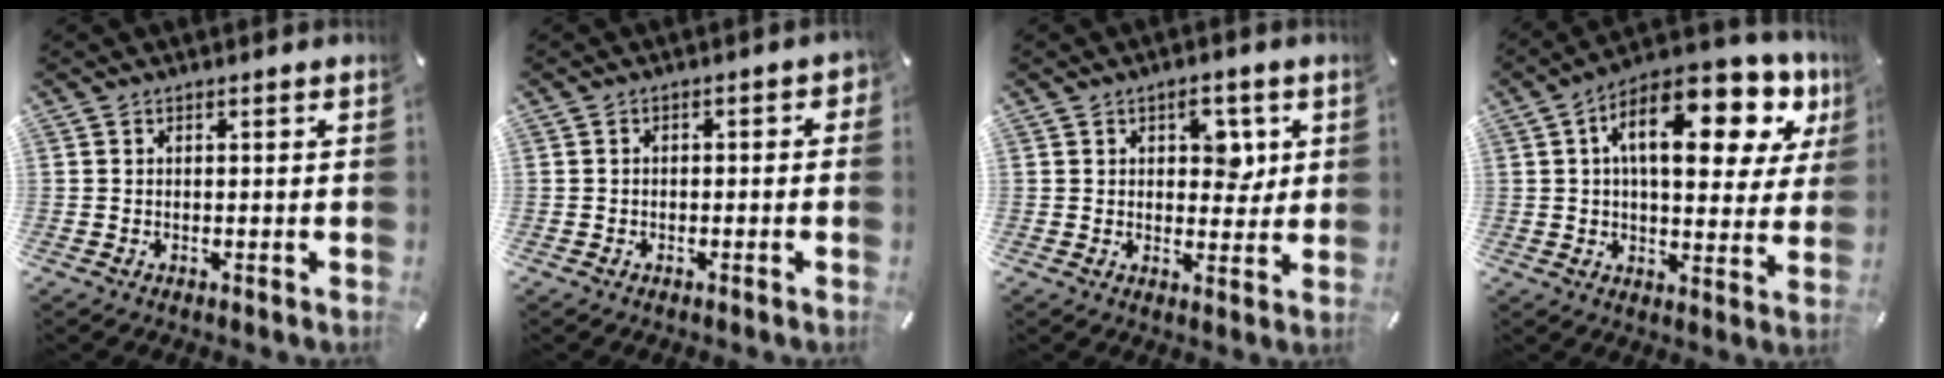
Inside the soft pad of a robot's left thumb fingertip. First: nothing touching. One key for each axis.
{"total": 2.0, "fx": -1.3, "fy": 1.1, "fz": 1.1, "tx": -0.020, "ty": 0.009, "tz": -0.026}
{"total": 6.4, "fx": 2.2, "fy": 4.1, "fz": 4.3, "tx": -0.045, "ty": -0.006, "tz": 0.028}
{"total": 19.1, "fx": 8.5, "fy": 8.2, "fz": 14.9, "tx": -0.239, "ty": -0.035, "tz": 0.136}